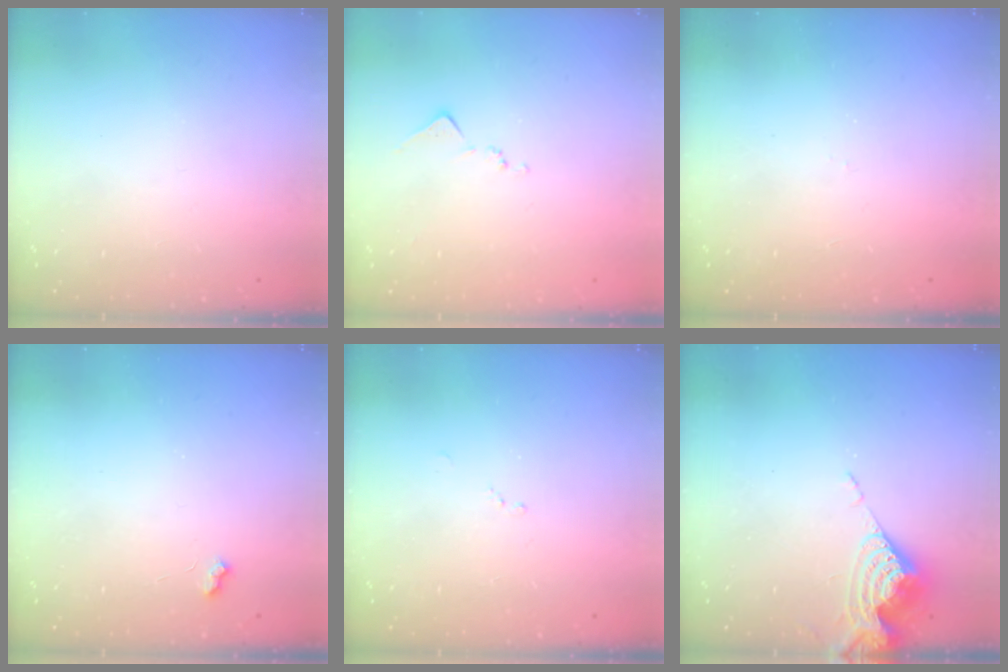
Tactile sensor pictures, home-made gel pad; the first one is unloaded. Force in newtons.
{"total": 7.7, "press": 7.7, "slide": 0.6}
{"total": 5.3, "press": 5.2, "slide": 0.7}
{"total": 2.3, "press": 2.3, "slide": 0.4}
{"total": 5.5, "press": 5.5, "slide": 0.8}
{"total": 9.8, "press": 9.7, "slide": 1.0}